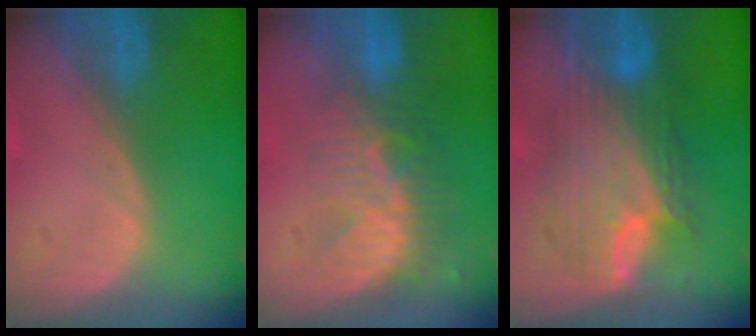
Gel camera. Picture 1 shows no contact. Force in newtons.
{"total": 8.4, "press": 7.6, "slide": 3.5}
{"total": 9.8, "press": 9.8, "slide": 0.6}